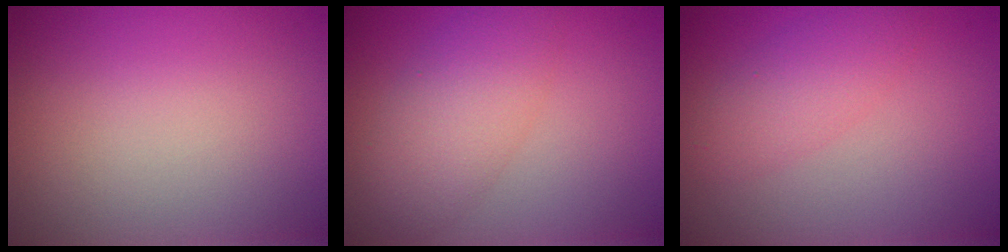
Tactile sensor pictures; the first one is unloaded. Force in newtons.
{"total": 4.6, "press": 4.6, "slide": 0.3}
{"total": 2.7, "press": 2.7, "slide": 0.0}